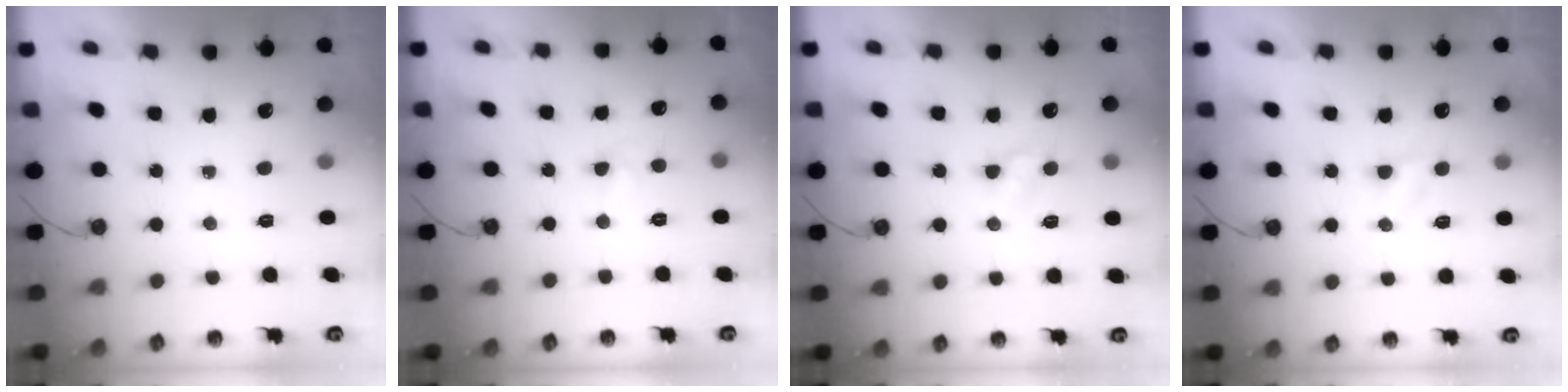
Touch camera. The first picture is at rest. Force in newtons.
{"total": 3.8, "press": 3.7, "slide": 0.6}
{"total": 3.2, "press": 3.1, "slide": 0.5}
{"total": 3.0, "press": 3.0, "slide": 0.3}